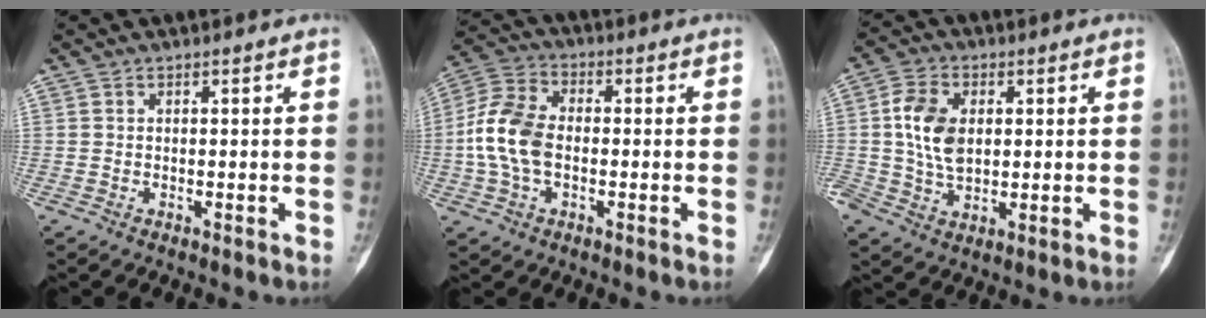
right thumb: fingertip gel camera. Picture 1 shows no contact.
{"total": 11.1, "force": [-1.4, 7.2, 8.4], "torque": [-0.171, 0.028, -0.036]}
{"total": 9.0, "force": [1.4, 6.0, 6.6], "torque": [-0.117, 0.002, 0.028]}